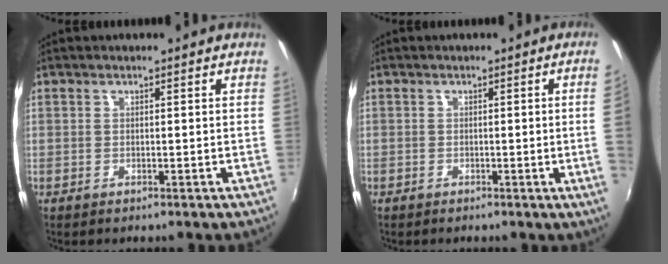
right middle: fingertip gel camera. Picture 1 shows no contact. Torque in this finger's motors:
{"motor_torque": [0.44, -0.34, -1.06, -0.21]}